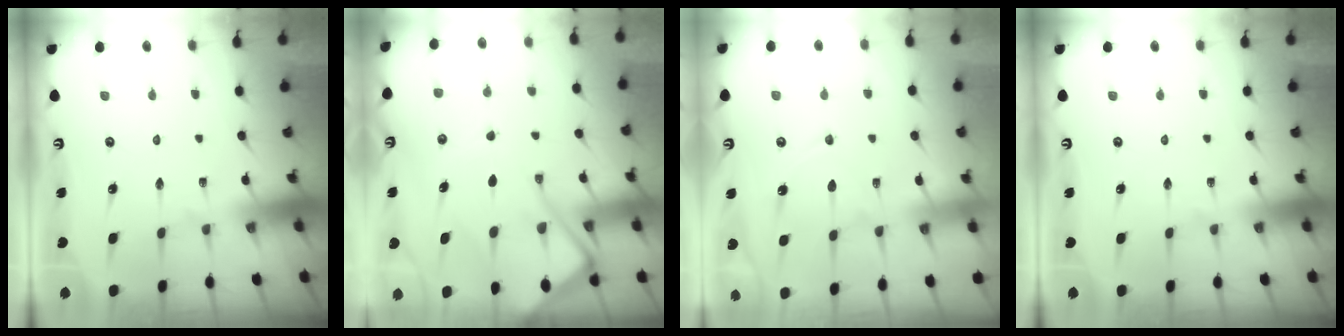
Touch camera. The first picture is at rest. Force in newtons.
{"total": 13.7, "press": 13.6, "slide": 1.6}
{"total": 8.7, "press": 8.6, "slide": 0.9}
{"total": 0.0}